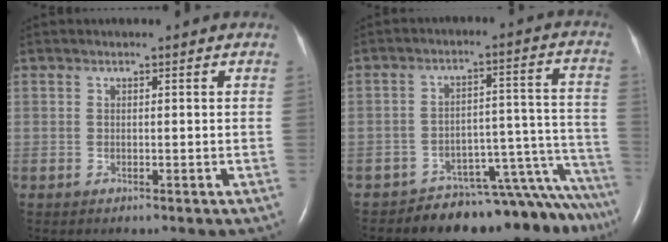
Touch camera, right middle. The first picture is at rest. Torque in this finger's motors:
{"motor_torque": [-0.23, -0.77, 0.09, 0.05]}